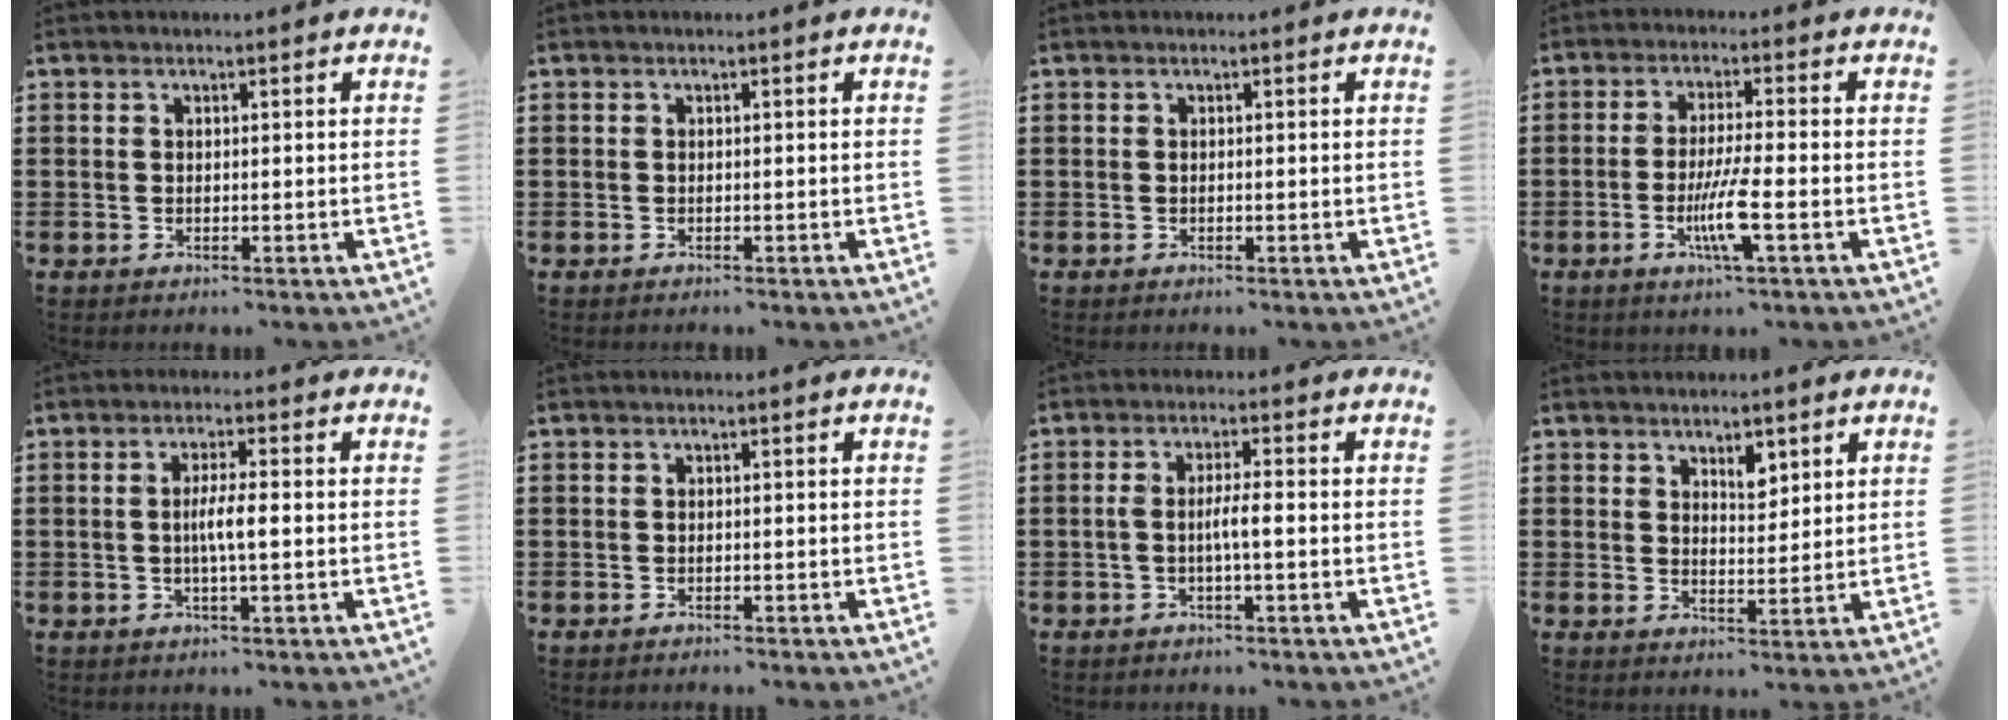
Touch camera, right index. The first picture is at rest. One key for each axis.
{"total": 0.0}
{"total": 0.0}
{"total": 6.9, "fx": -2.3, "fy": 0.6, "fz": 6.4, "tx": -0.133, "ty": -0.019, "tz": -0.047}
{"total": 3.9, "fx": -0.5, "fy": 0.3, "fz": 3.8, "tx": -0.074, "ty": -0.006, "tz": -0.013}
{"total": 0.5, "fx": -0.5, "fy": 0.0, "fz": 0.1, "tx": -0.003, "ty": -0.001, "tz": -0.010}
{"total": 3.3, "fx": -0.7, "fy": 0.3, "fz": 3.3, "tx": -0.073, "ty": -0.007, "tz": -0.020}
{"total": 3.5, "fx": 2.5, "fy": 1.7, "fz": 1.8, "tx": -0.025, "ty": 0.000, "tz": 0.041}